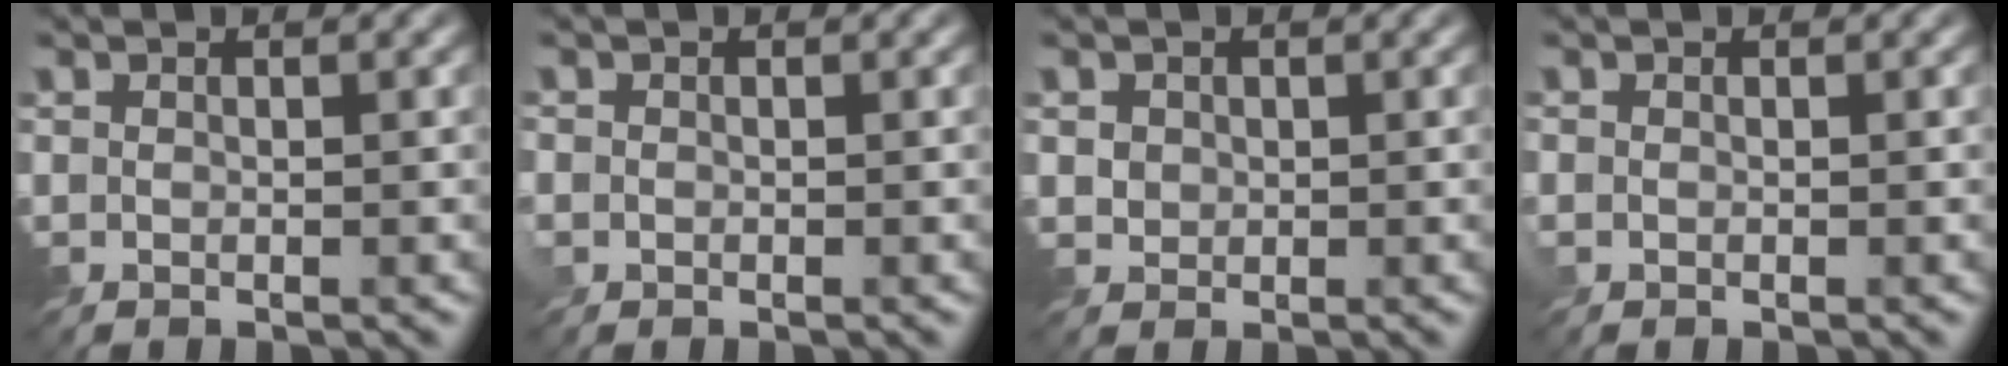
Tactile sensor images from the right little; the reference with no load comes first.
{"total": 1.6, "force": [-0.2, 1.5, 0.5], "torque": [-0.016, 0.000, -0.004]}
{"total": 1.5, "force": [0.5, 1.3, 0.5], "torque": [-0.023, -0.004, 0.020]}
{"total": 0.7, "force": [-0.1, 0.6, 0.2], "torque": [-0.007, 0.001, -0.003]}